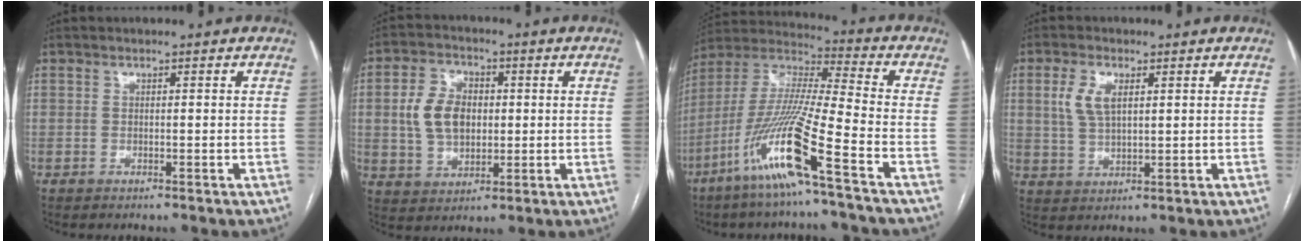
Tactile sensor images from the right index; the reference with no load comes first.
{"total": 8.8, "force": [0.8, 6.1, 6.3], "torque": [-0.136, 0.019, 0.022]}
{"total": 16.6, "force": [-8.5, -1.0, 14.2], "torque": [-0.299, -0.028, -0.170]}
{"total": 5.4, "force": [1.9, 2.5, 4.4], "torque": [-0.102, 0.008, 0.042]}